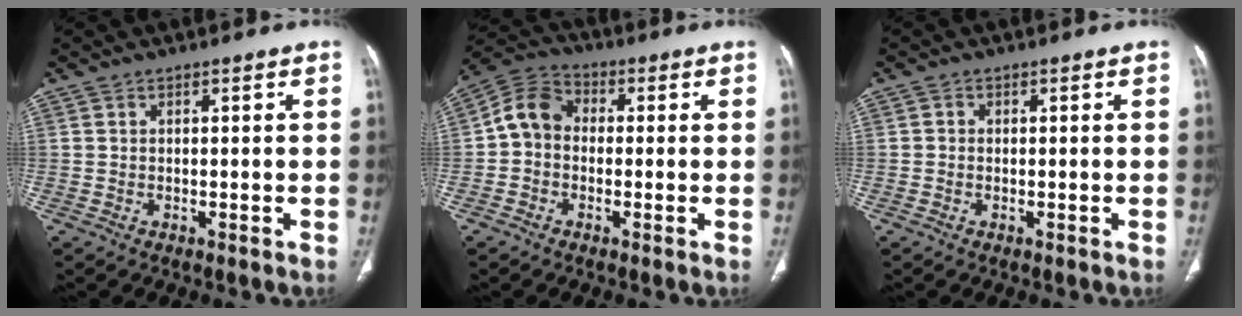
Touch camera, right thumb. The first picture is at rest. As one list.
[{"total": 7.5, "force": [-0.4, 6.1, 4.4], "torque": [-0.067, 0.027, -0.025]}, {"total": 0.7, "force": [-0.1, 0.7, 0.2], "torque": [-0.001, 0.002, -0.005]}]